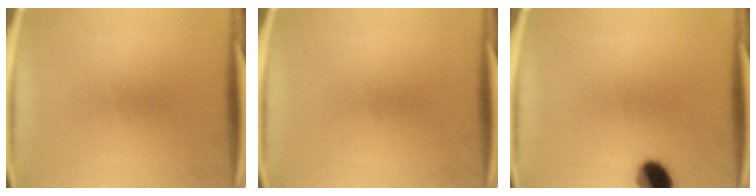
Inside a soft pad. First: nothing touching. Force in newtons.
{"total": 0.0}
{"total": 7.0}